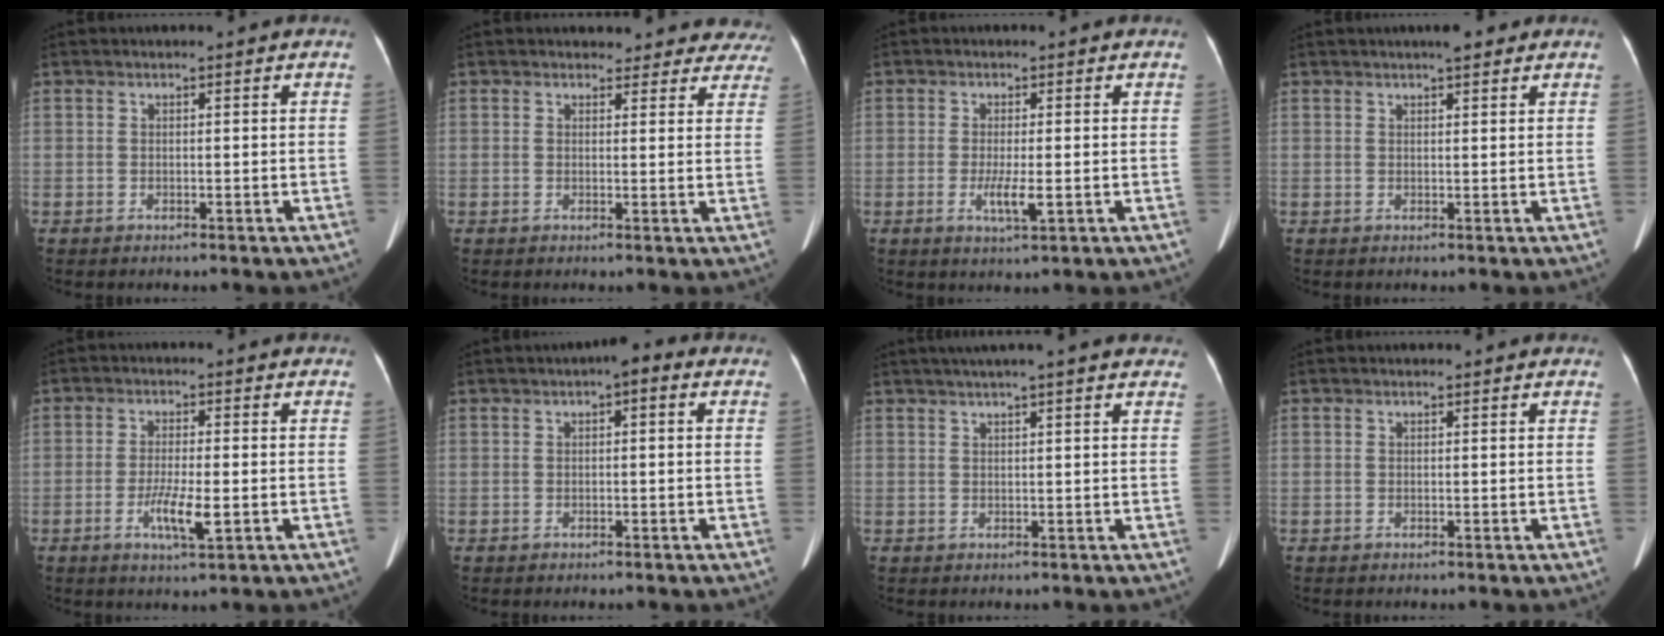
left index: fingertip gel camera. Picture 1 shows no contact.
{"total": 9.6, "force": [8.8, 3.9, 0.0], "torque": [0.053, -0.012, 0.060]}
{"total": 3.5, "force": [-0.8, 0.5, 3.4], "torque": [-0.066, -0.007, -0.012]}
{"total": 2.8, "force": [2.1, 0.6, 1.8], "torque": [-0.023, 0.006, 0.029]}
{"total": 5.1, "force": [-1.5, 0.6, 4.8], "torque": [-0.094, -0.009, -0.025]}
{"total": 2.5, "force": [0.8, 0.9, 2.2], "torque": [-0.023, 0.012, 0.005]}
{"total": 13.8, "force": [11.7, 1.2, 7.1], "torque": [-0.107, 0.042, 0.145]}
{"total": 1.3, "force": [1.2, 0.4, 0.4], "torque": [-0.013, 0.008, 0.011]}